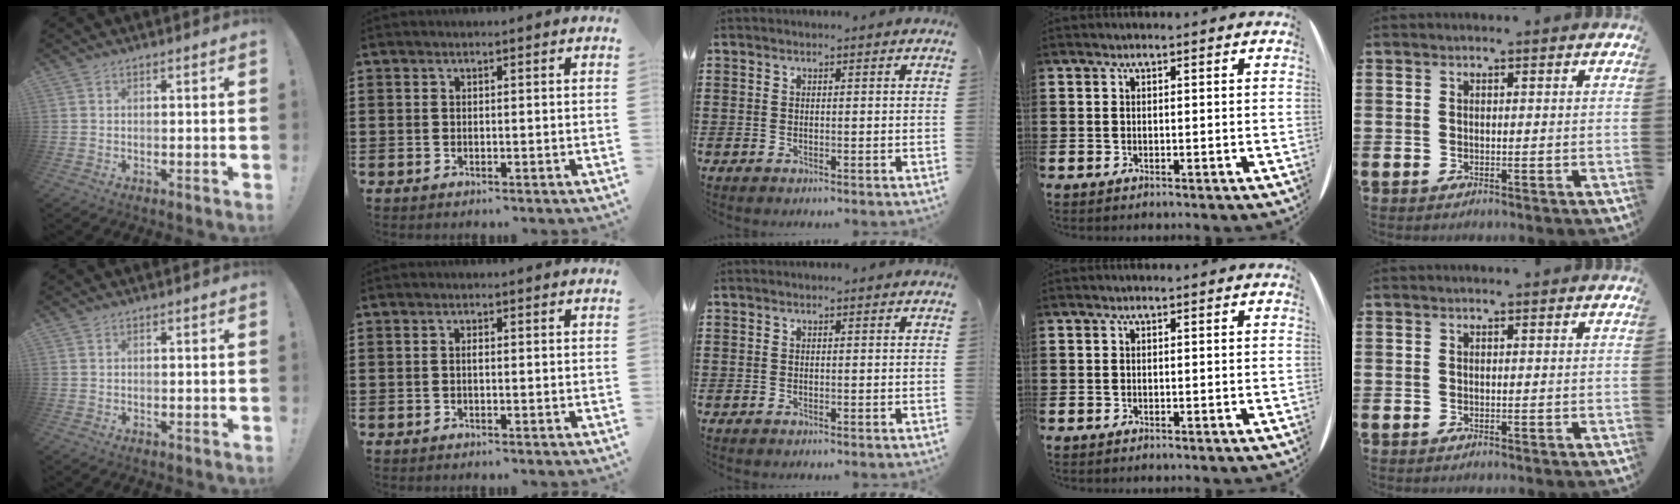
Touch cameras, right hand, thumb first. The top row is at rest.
{"thumb": {"total": 0.5, "force": [0.3, 0.4, 0.2], "torque": [-0.011, 0.005, 0.007]}, "index": {"total": 0.7, "force": [-0.1, 0.2, 0.7], "torque": [-0.015, -0.002, -0.001]}}